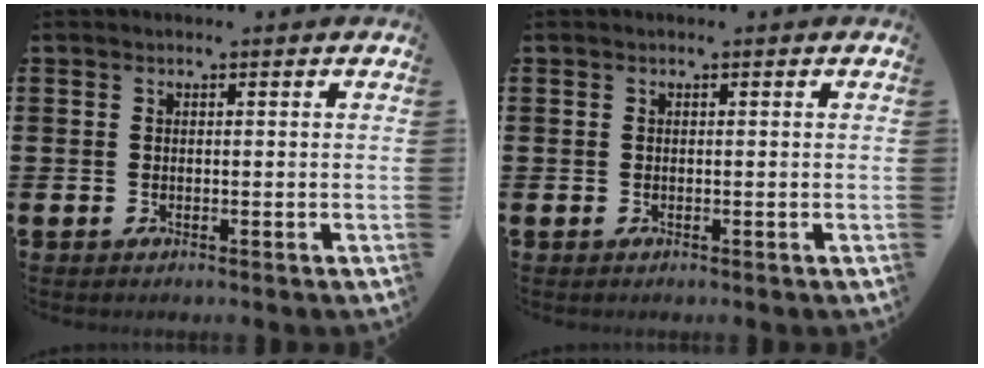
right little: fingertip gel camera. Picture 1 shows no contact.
{"total": 0.0}